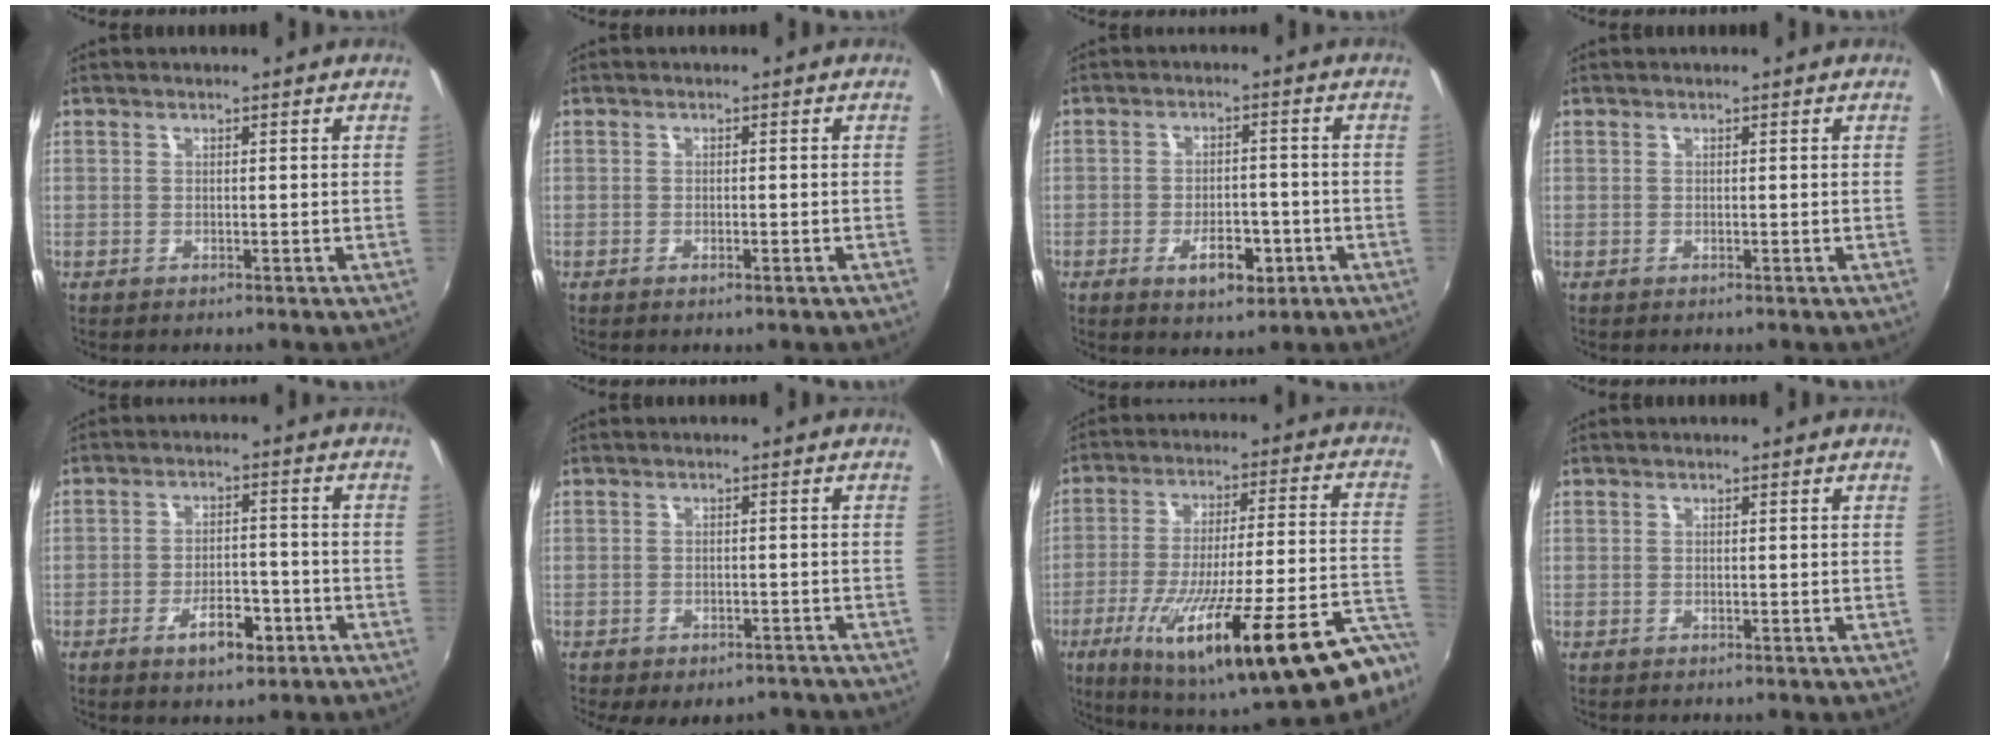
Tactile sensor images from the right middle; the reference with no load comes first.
{"total": 1.5, "force": [-1.0, 0.5, 1.1], "torque": [-0.018, -0.002, -0.015]}
{"total": 7.0, "force": [-3.2, 3.6, 5.0], "torque": [-0.096, -0.001, -0.042]}
{"total": 0.0}
{"total": 6.7, "force": [-3.7, 3.1, 4.7], "torque": [-0.089, 0.004, -0.051]}
{"total": 9.1, "force": [-7.1, 4.1, 4.0], "torque": [-0.081, -0.021, -0.085]}
{"total": 31.6, "force": [-19.4, 4.2, 24.6], "torque": [-0.370, -0.086, -0.282]}
{"total": 0.0}